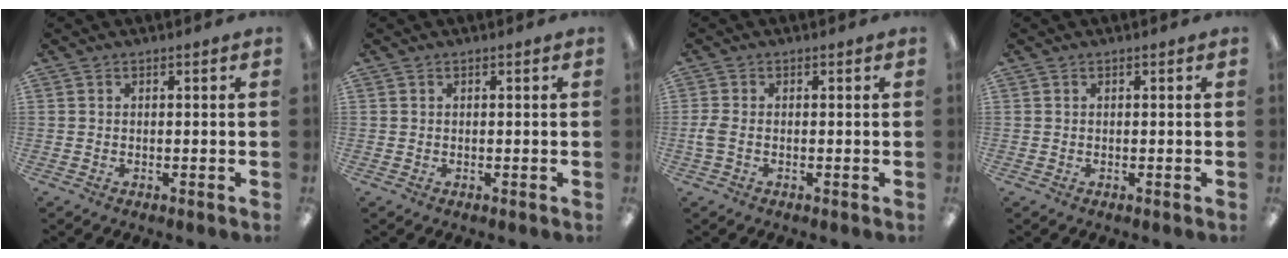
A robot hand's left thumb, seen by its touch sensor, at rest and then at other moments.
{"total": 0.0}
{"total": 2.6, "force": [-0.5, 1.5, 2.1], "torque": [-0.050, -0.001, -0.012]}
{"total": 0.0}